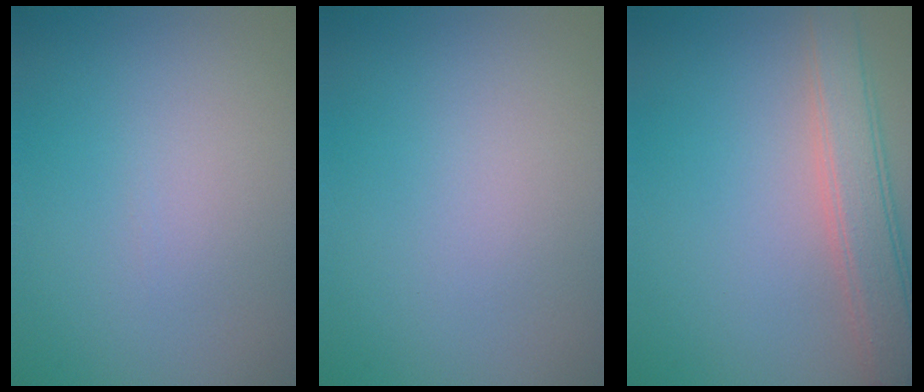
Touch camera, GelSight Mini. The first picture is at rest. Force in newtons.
{"total": 0.0}
{"total": 4.2, "press": 4.2, "slide": 0.2}